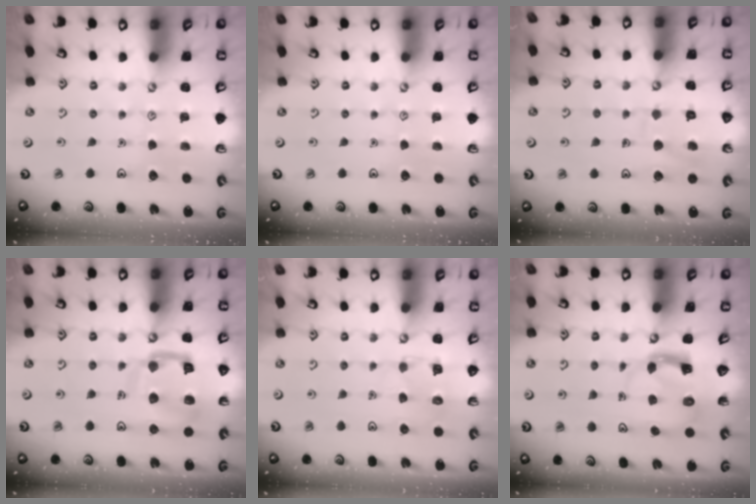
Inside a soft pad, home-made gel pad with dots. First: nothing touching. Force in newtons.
{"total": 0.0}
{"total": 8.3, "press": 8.3, "slide": 0.4}
{"total": 13.1, "press": 13.0, "slide": 1.5}
{"total": 4.8, "press": 4.8, "slide": 0.5}
{"total": 3.7, "press": 3.7, "slide": 0.6}